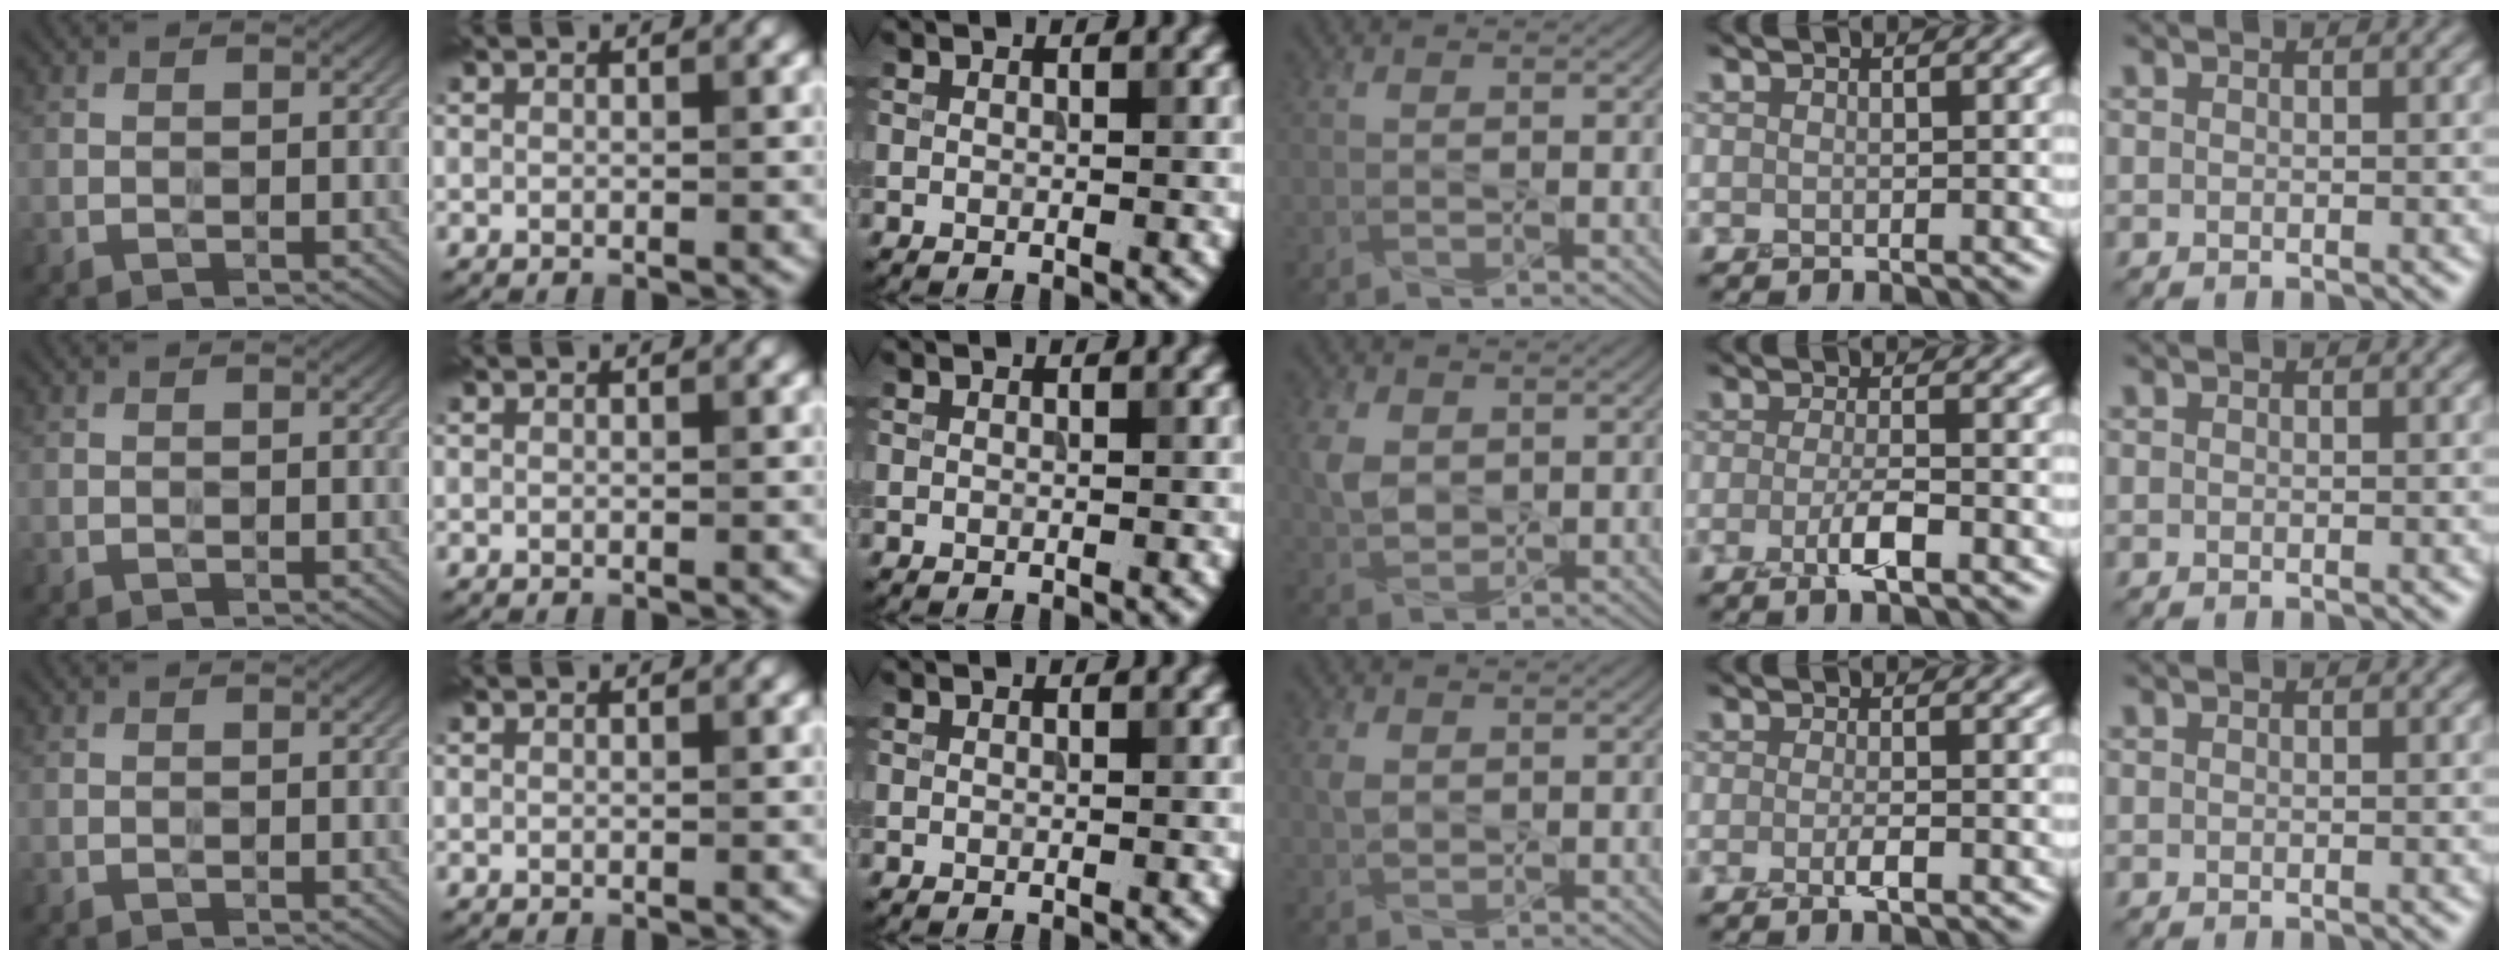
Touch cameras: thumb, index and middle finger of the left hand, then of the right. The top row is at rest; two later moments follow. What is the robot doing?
{"motion": "squeeze", "object": "tweezer"}